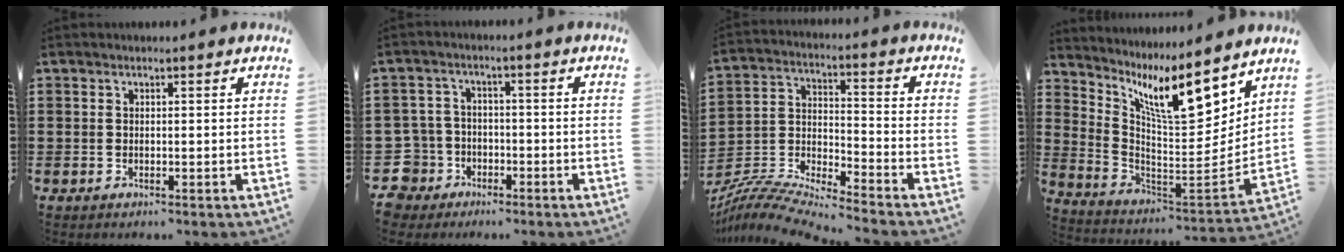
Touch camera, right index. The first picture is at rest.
{"total": 6.8, "force": [-3.6, 5.6, 1.3], "torque": [-0.085, 0.003, -0.080]}
{"total": 8.0, "force": [-7.8, 0.6, 1.9], "torque": [-0.057, -0.003, -0.163]}
{"total": 12.1, "force": [7.6, 3.6, 8.7], "torque": [-0.167, -0.037, 0.131]}